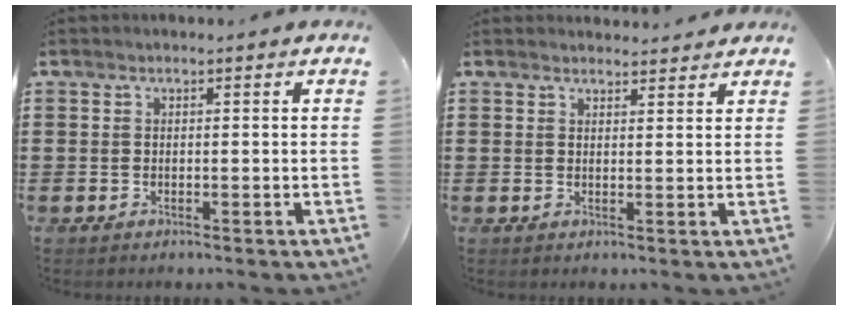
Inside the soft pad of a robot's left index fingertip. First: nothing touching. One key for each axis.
{"total": 2.0, "fx": 2.0, "fy": 0.2, "fz": 0.0, "tx": 0.002, "ty": -0.004, "tz": 0.037}